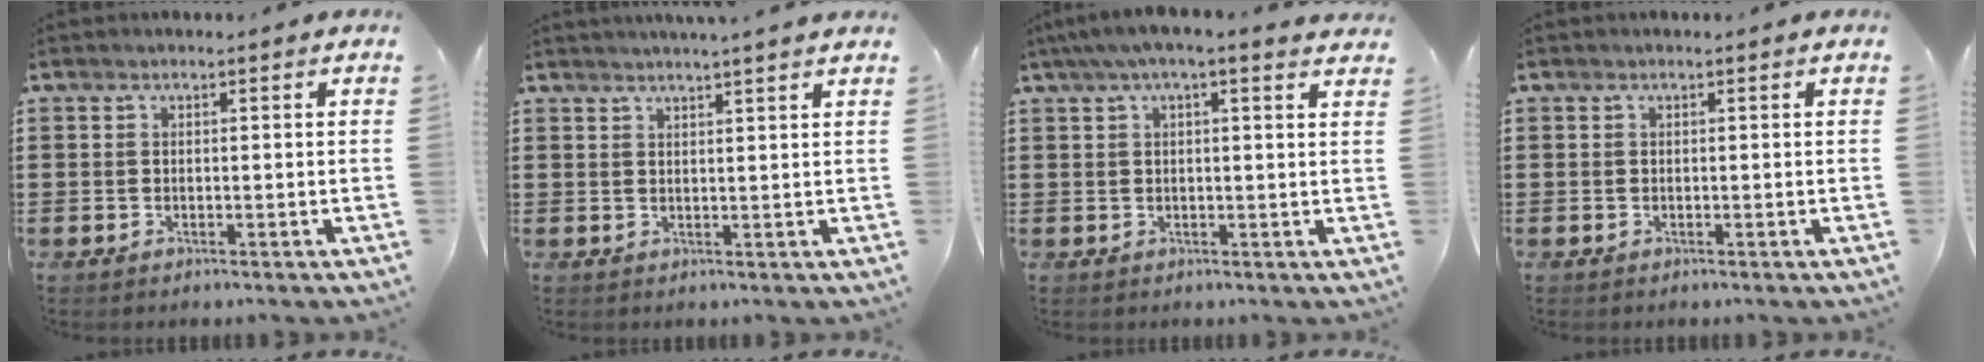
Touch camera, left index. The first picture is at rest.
{"total": 2.1, "force": [1.9, -0.8, 0.3], "torque": [-0.008, -0.004, 0.038]}
{"total": 2.8, "force": [1.7, 0.3, 2.2], "torque": [-0.046, 0.000, 0.031]}
{"total": 0.0}